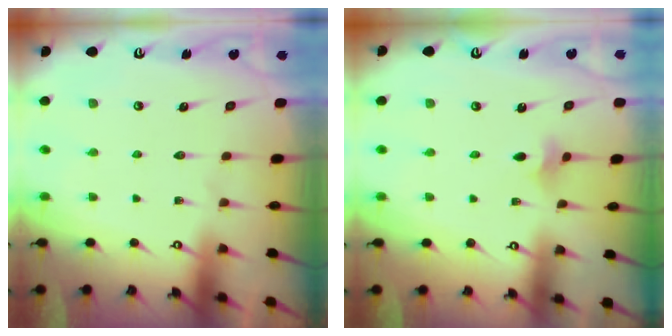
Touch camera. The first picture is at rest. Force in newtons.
{"total": 1.6, "press": 1.5, "slide": 0.4}